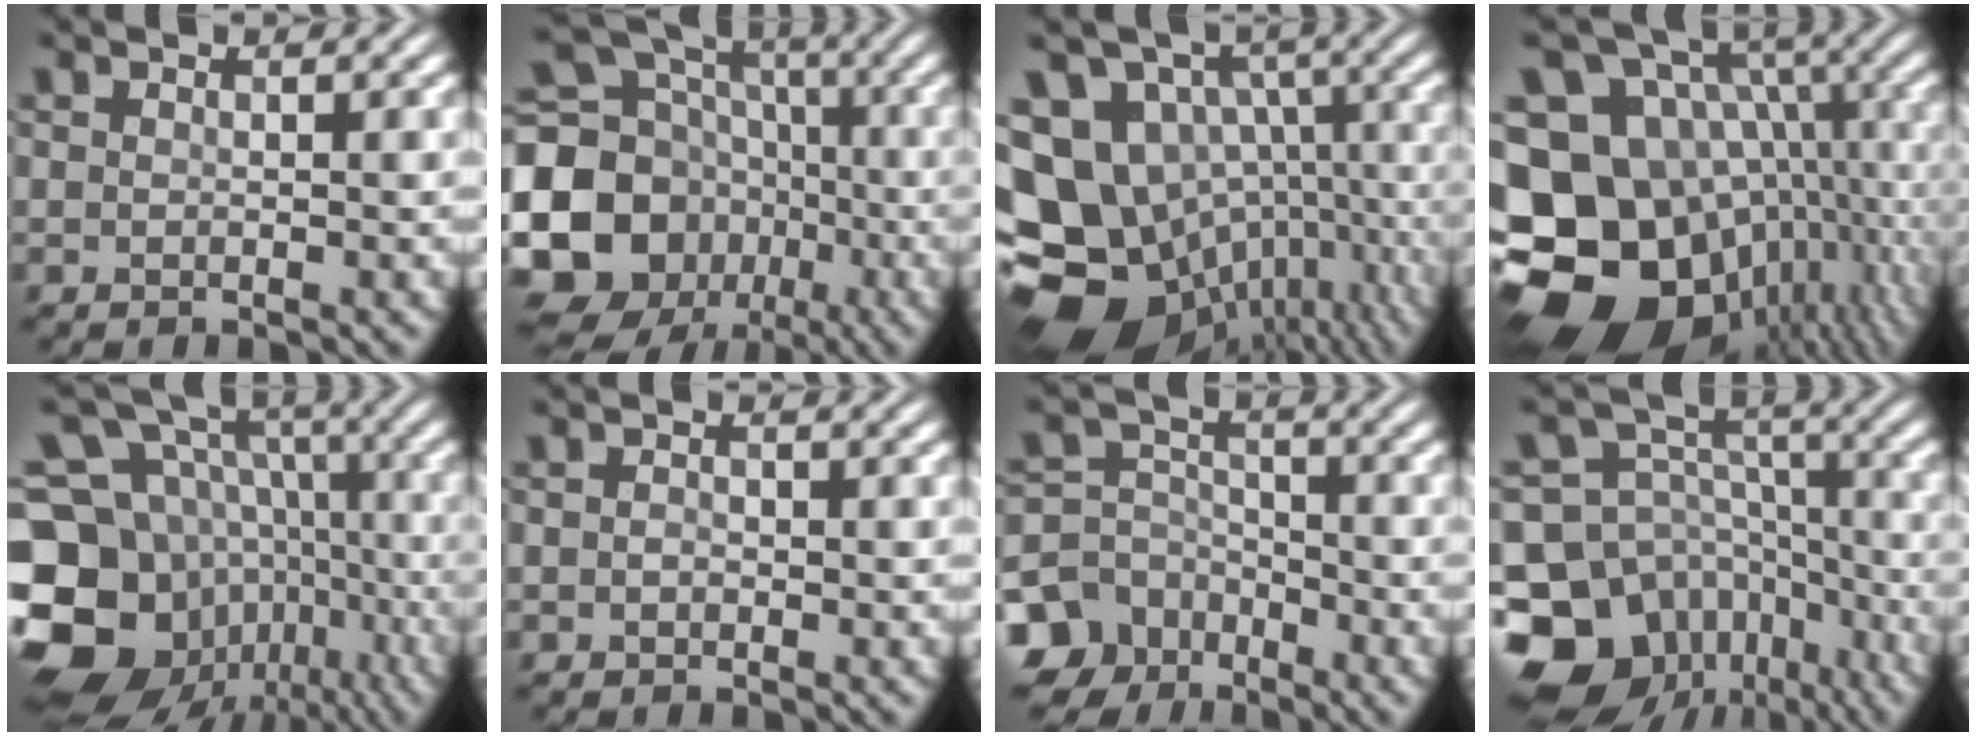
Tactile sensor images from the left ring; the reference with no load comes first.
{"total": 17.8, "force": [-4.3, 15.8, 7.1], "torque": [-0.176, -0.012, -0.099]}
{"total": 18.0, "force": [-7.0, 13.9, 9.0], "torque": [-0.191, -0.018, -0.076]}
{"total": 20.9, "force": [-5.9, 16.8, 11.0], "torque": [-0.211, -0.020, -0.083]}
{"total": 17.6, "force": [-5.1, 14.4, 8.8], "torque": [-0.215, 0.000, -0.065]}
{"total": 0.8, "force": [-0.2, 0.7, 0.4], "torque": [-0.007, -0.003, -0.006]}
{"total": 10.2, "force": [-6.3, 7.8, 2.1], "torque": [-0.048, -0.026, -0.133]}
{"total": 16.0, "force": [-9.2, 11.7, 5.7], "torque": [-0.134, -0.022, -0.131]}